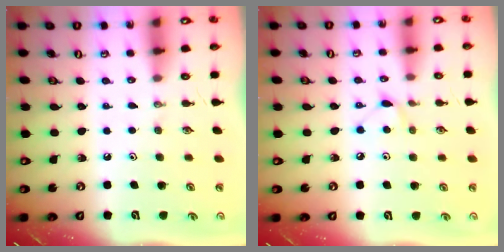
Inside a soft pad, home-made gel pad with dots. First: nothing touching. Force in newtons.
{"total": 5.2, "press": 5.1, "slide": 0.6}